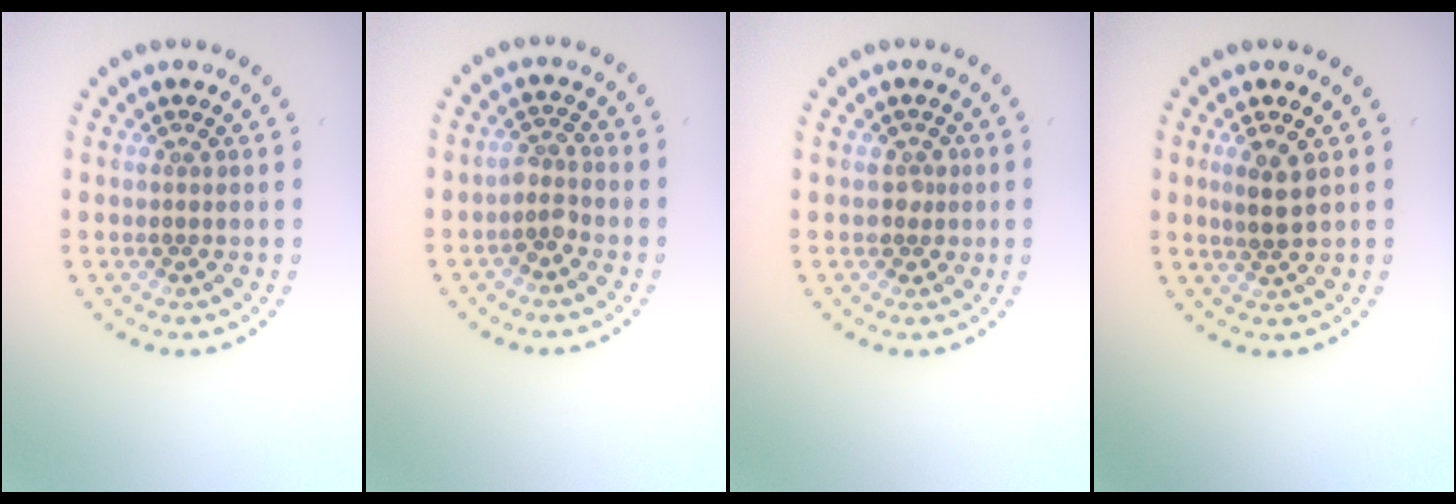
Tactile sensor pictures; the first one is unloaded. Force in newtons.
{"total": 1.7, "press": 1.2, "slide": 1.2}
{"total": 1.3, "press": 1.2, "slide": 0.6}
{"total": 2.1, "press": 2.0, "slide": 0.7}